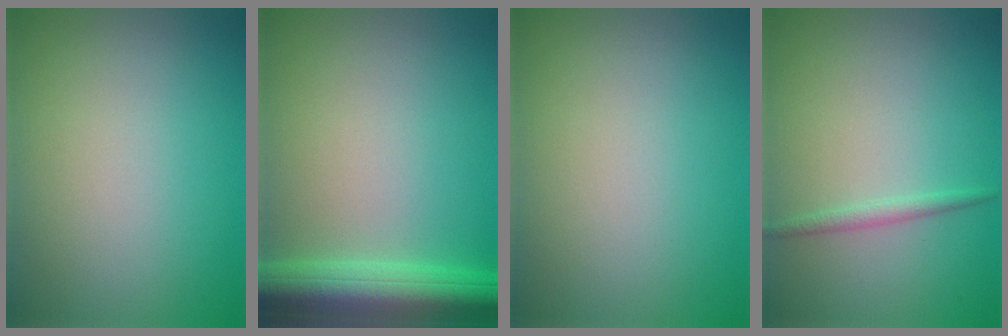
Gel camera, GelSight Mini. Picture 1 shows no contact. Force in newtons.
{"total": 6.9, "press": 6.9, "slide": 0.4}
{"total": 0.0}
{"total": 1.1, "press": 1.1, "slide": 0.0}